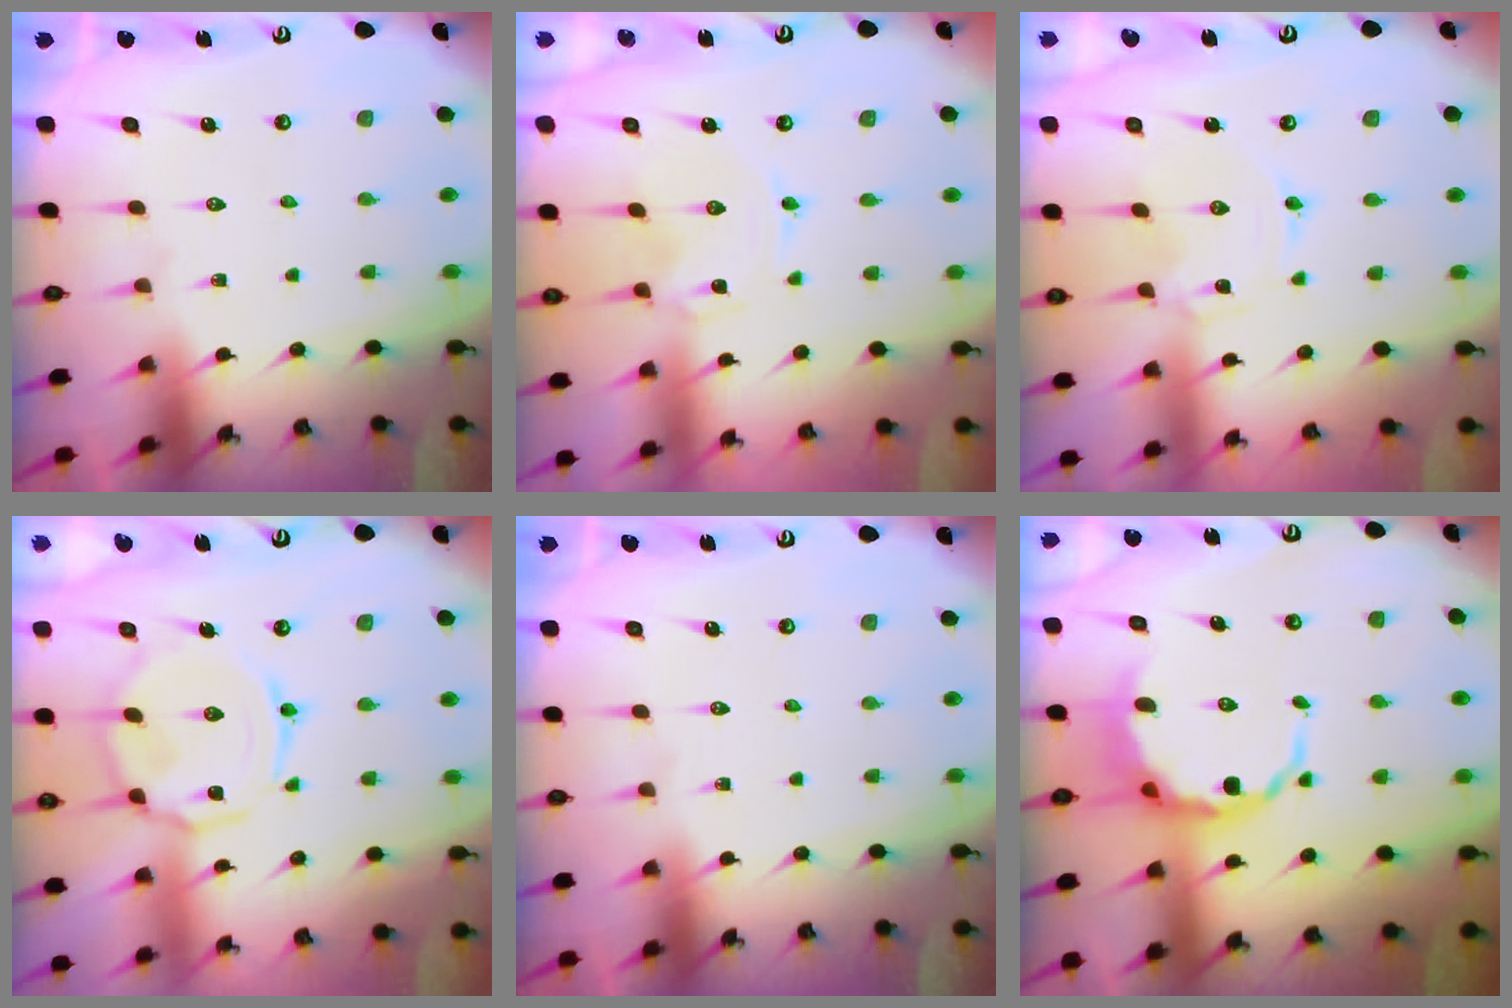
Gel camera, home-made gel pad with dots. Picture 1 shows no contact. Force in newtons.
{"total": 0.0}
{"total": 0.0}
{"total": 9.3, "press": 9.3, "slide": 0.9}
{"total": 0.0}
{"total": 7.8, "press": 7.4, "slide": 2.5}